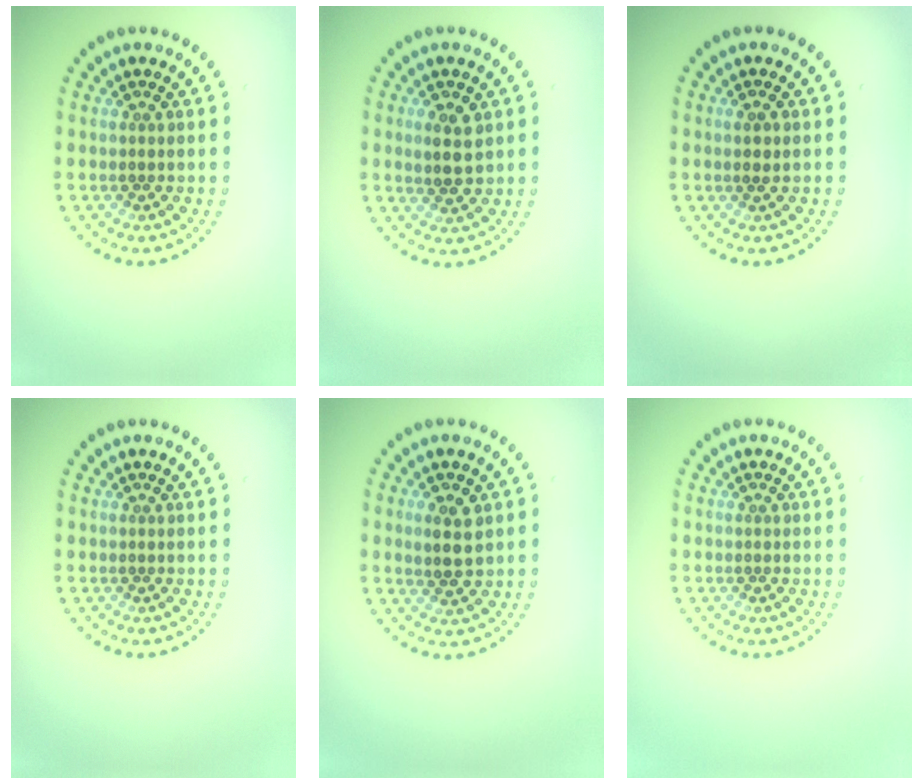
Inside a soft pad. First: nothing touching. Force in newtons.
{"total": 2.8, "press": 2.8, "slide": 0.4}
{"total": 0.8, "press": 0.7, "slide": 0.4}
{"total": 0.0}
{"total": 2.8, "press": 2.8, "slide": 0.4}
{"total": 0.0}